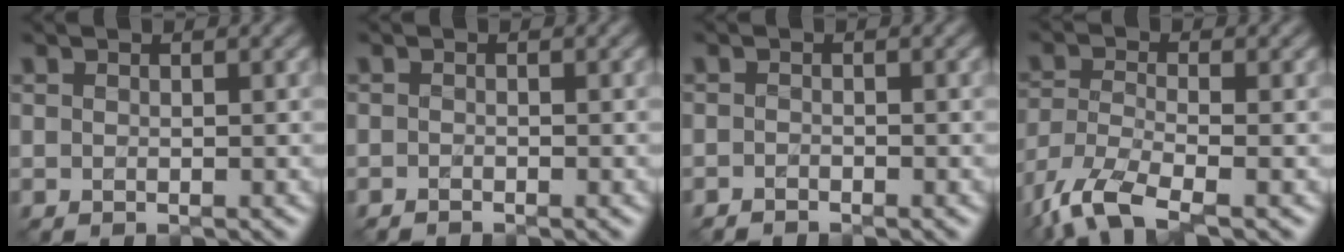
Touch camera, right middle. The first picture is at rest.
{"total": 0.6, "force": [-0.6, 0.1, 0.2], "torque": [-0.002, -0.002, -0.012]}
{"total": 0.9, "force": [-0.9, 0.2, 0.2], "torque": [-0.001, -0.003, -0.019]}
{"total": 7.2, "force": [-4.8, 2.3, 4.9], "torque": [-0.111, -0.021, -0.104]}